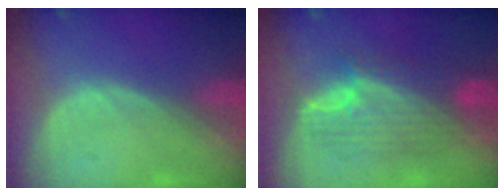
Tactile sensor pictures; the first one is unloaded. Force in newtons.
{"total": 8.6, "press": 8.6, "slide": 0.3}